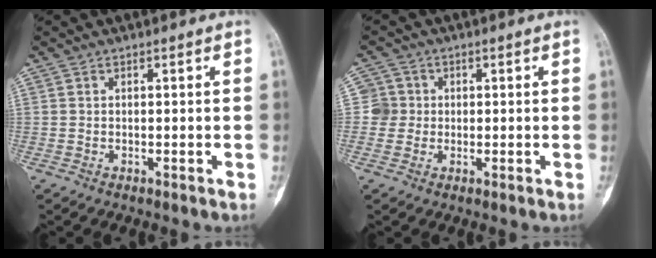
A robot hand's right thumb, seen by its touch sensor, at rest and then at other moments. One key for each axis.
{"total": 3.5, "fx": 0.1, "fy": 3.5, "fz": -0.1, "tx": 0.033, "ty": 0.010, "tz": -0.004}